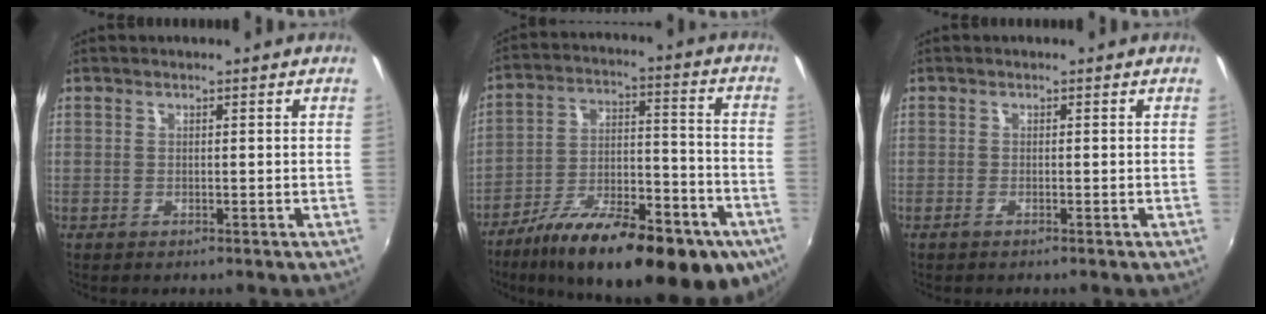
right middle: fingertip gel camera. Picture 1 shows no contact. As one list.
[{"total": 27.4, "force": [-17.2, 9.5, 19.1], "torque": [-0.296, -0.025, -0.249]}, {"total": 0.7, "force": [-0.5, -0.2, 0.5], "torque": [-0.010, -0.001, -0.013]}]